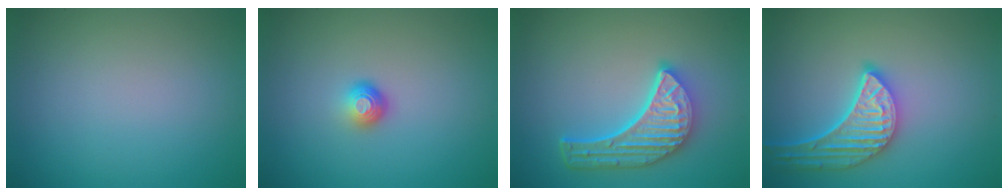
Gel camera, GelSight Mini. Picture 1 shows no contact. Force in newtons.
{"total": 1.6, "press": 1.1, "slide": 1.2}
{"total": 5.8, "press": 4.5, "slide": 3.7}
{"total": 5.2, "press": 4.4, "slide": 2.7}